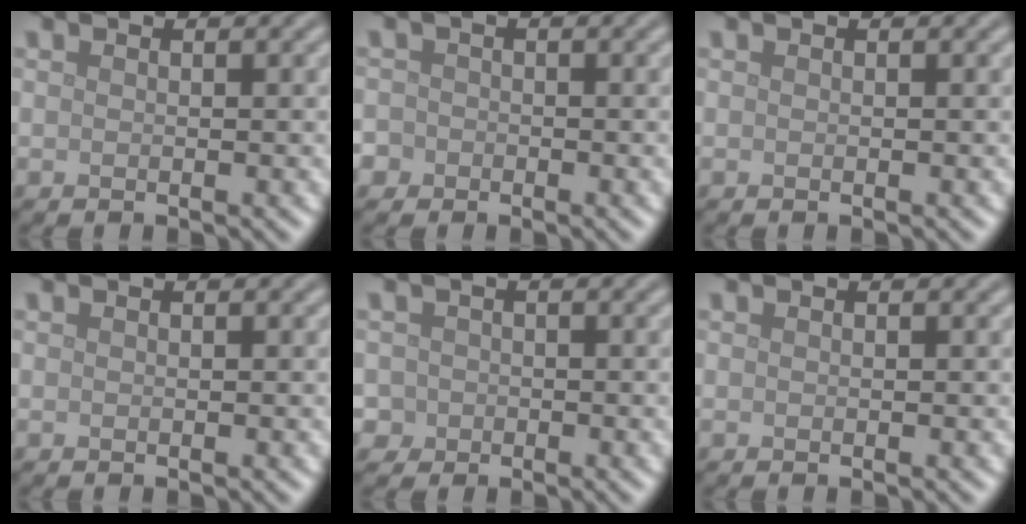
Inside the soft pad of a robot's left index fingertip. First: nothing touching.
{"total": 1.8, "force": [-0.8, 1.6, 0.3], "torque": [0.005, 0.007, -0.023]}
{"total": 0.0}
{"total": 0.0}
{"total": 1.7, "force": [-0.4, 1.7, 0.1], "torque": [0.009, 0.005, -0.010]}
{"total": 0.0}